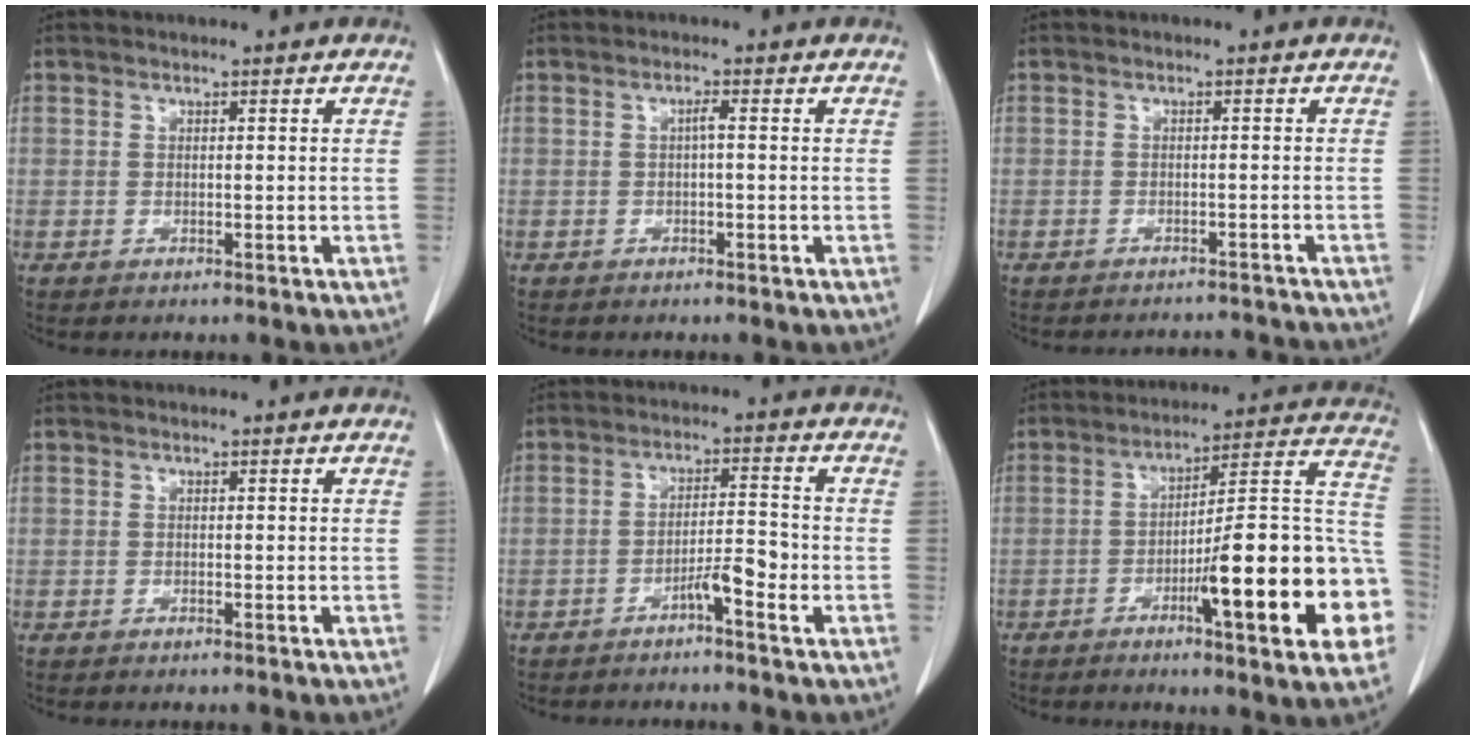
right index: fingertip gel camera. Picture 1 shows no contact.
{"total": 1.1, "force": [0.0, 0.1, 1.1], "torque": [-0.020, 0.003, -0.001]}
{"total": 6.4, "force": [-6.3, 1.0, 0.0], "torque": [0.003, 0.012, -0.071]}
{"total": 0.0}
{"total": 4.2, "force": [-2.4, 0.2, 3.4], "torque": [-0.054, 0.008, -0.043]}
{"total": 21.2, "force": [-6.8, 2.4, 19.9], "torque": [-0.209, 0.021, -0.094]}